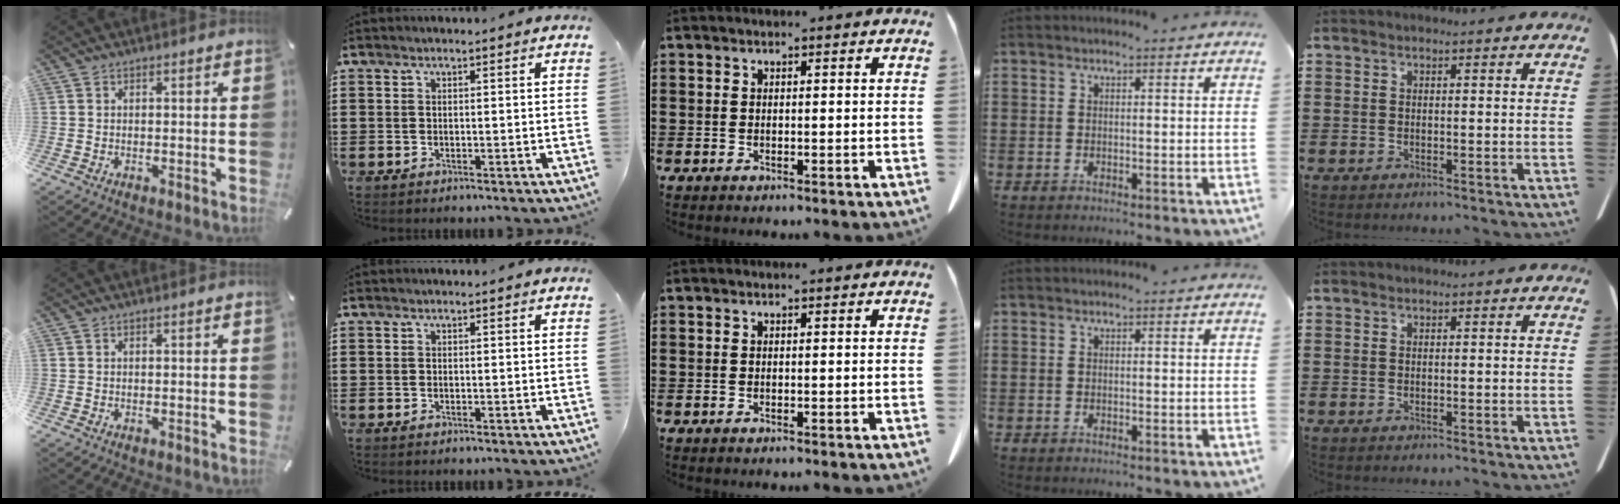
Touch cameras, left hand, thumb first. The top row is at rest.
{}